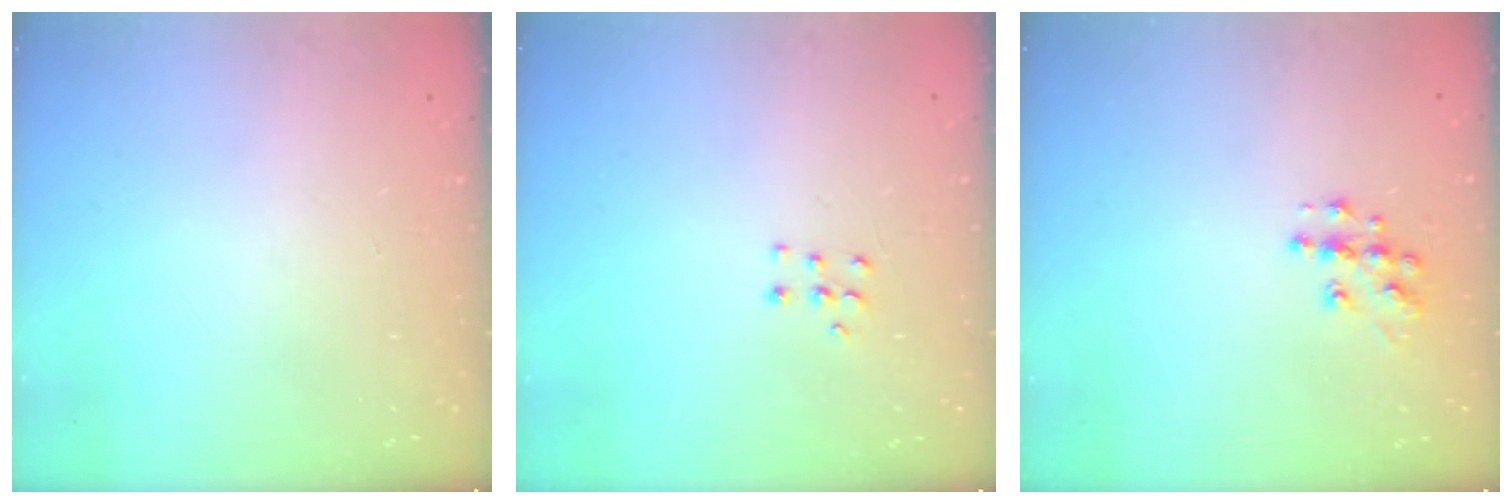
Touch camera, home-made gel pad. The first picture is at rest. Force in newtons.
{"total": 4.6, "press": 4.5, "slide": 0.5}
{"total": 9.5, "press": 9.5, "slide": 0.6}